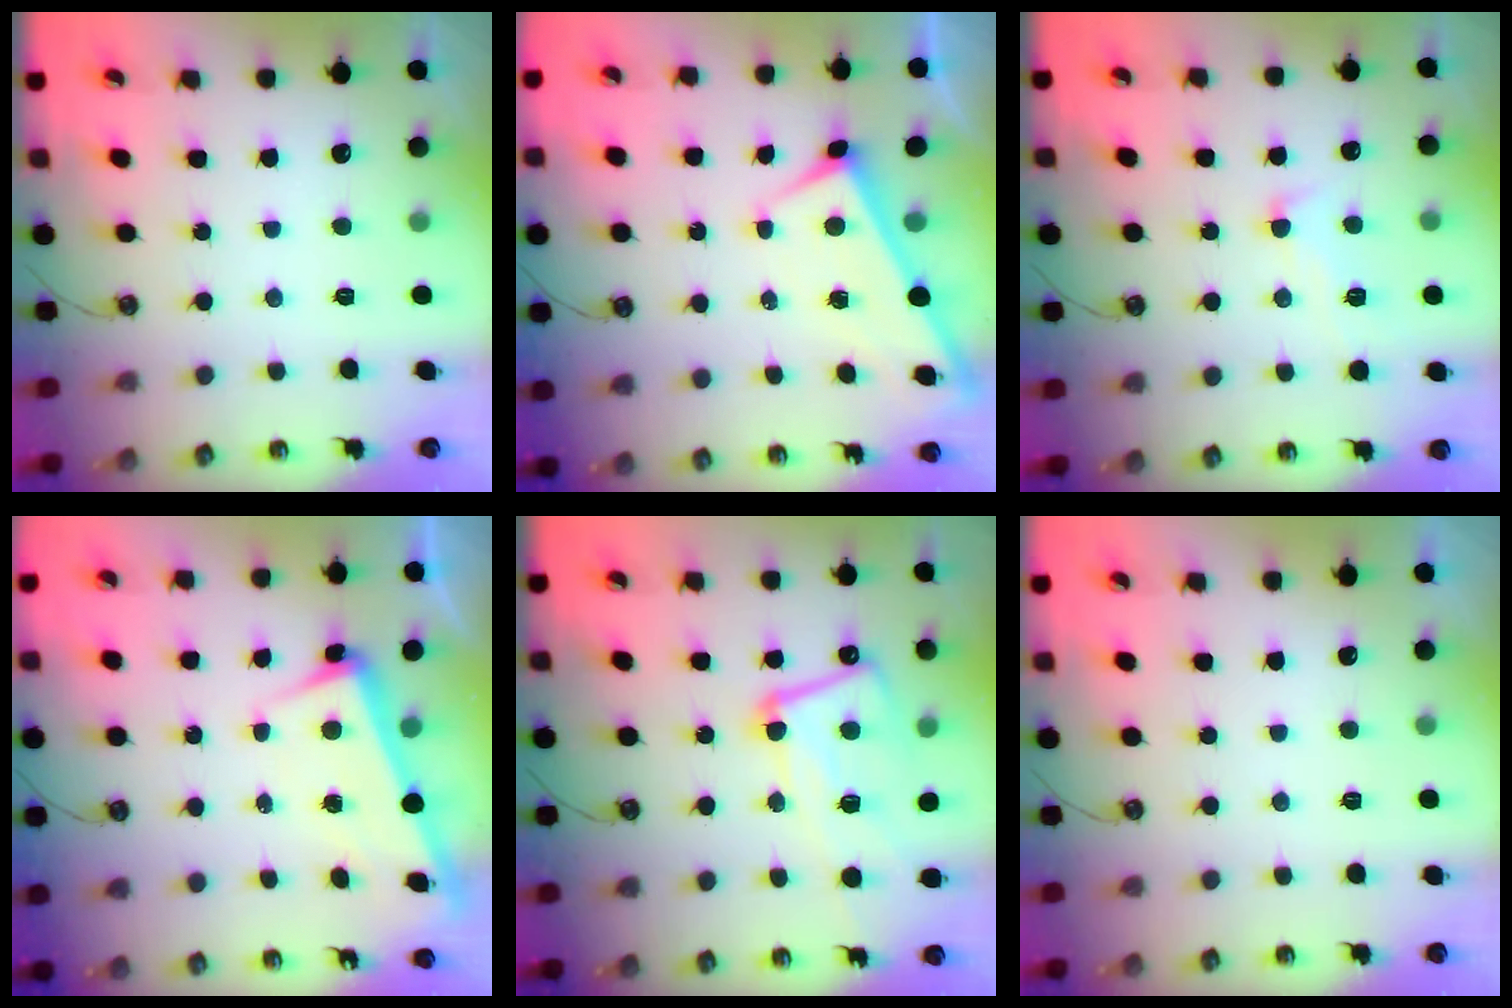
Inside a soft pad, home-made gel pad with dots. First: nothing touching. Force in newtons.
{"total": 1.7, "press": 1.7, "slide": 0.2}
{"total": 2.2, "press": 2.0, "slide": 1.0}
{"total": 3.0, "press": 2.8, "slide": 1.1}
{"total": 14.0, "press": 14.0, "slide": 0.9}
{"total": 9.0, "press": 9.0, "slide": 0.3}